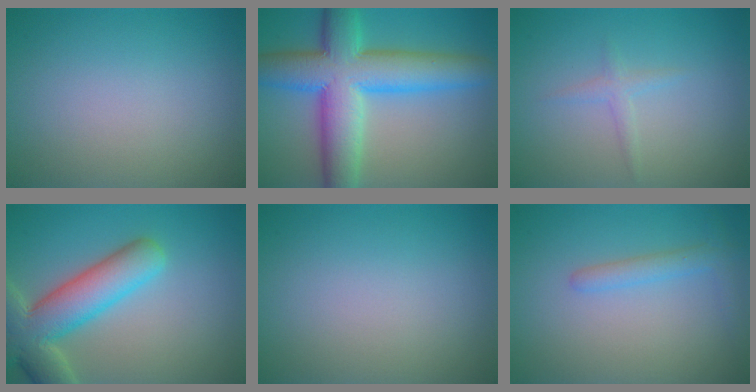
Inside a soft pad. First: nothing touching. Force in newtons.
{"total": 10.5, "press": 10.5, "slide": 0.2}
{"total": 1.2, "press": 1.2, "slide": 0.0}
{"total": 8.2, "press": 8.2, "slide": 0.7}
{"total": 0.0}
{"total": 2.0, "press": 2.0, "slide": 0.2}